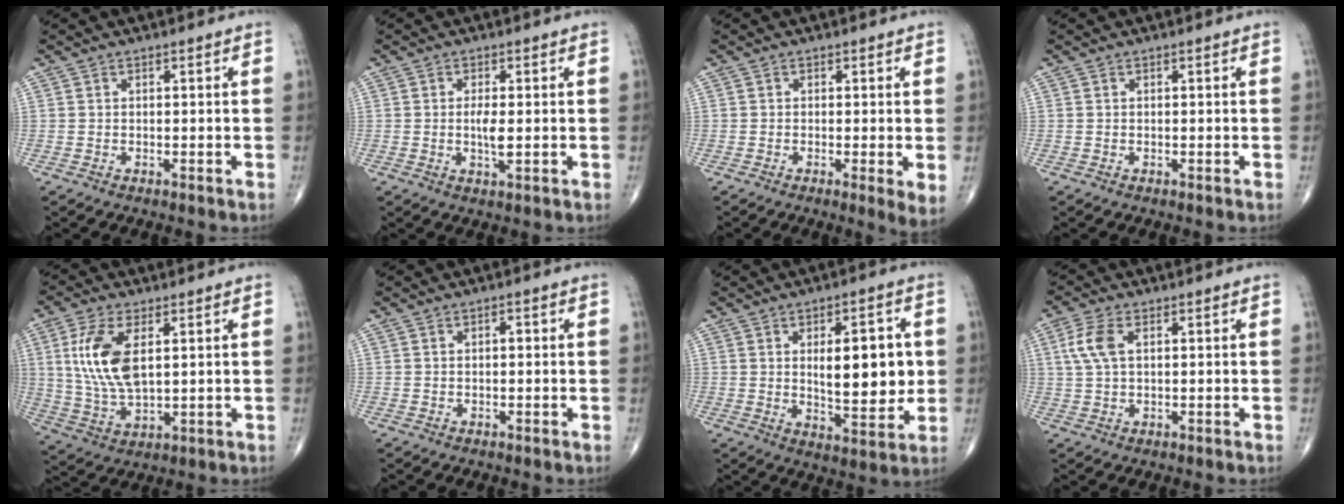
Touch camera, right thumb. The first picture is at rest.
{"total": 3.3, "force": [-0.1, 0.9, 3.2], "torque": [-0.064, -0.008, -0.006]}
{"total": 3.3, "force": [-0.3, 0.5, 3.2], "torque": [-0.053, -0.014, -0.012]}
{"total": 0.0}
{"total": 11.9, "force": [2.9, 5.6, 10.1], "torque": [-0.213, -0.011, 0.065]}
{"total": 0.8, "force": [0.0, 0.4, 0.7], "torque": [-0.011, 0.001, 0.000]}
{"total": 13.0, "force": [1.4, 5.5, 11.7], "torque": [-0.140, -0.016, 0.031]}
{"total": 5.4, "force": [1.4, 2.7, 4.4], "torque": [-0.113, 0.011, 0.028]}